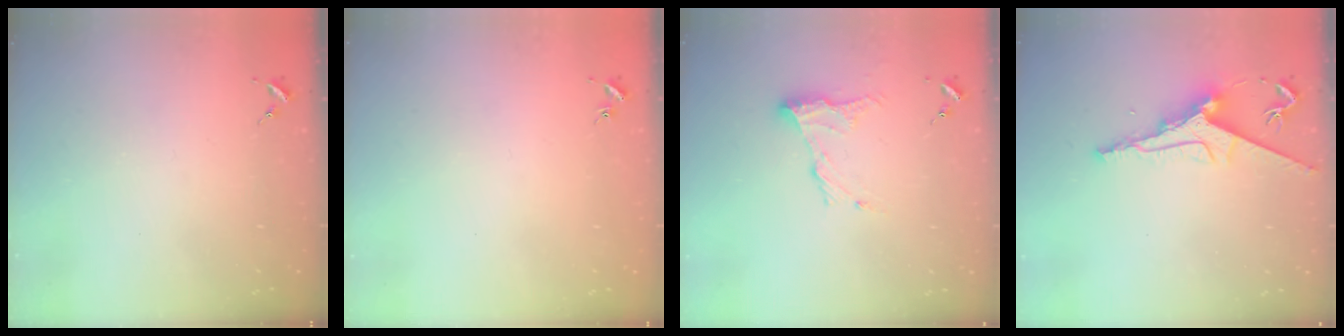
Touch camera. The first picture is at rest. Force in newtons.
{"total": 0.8, "press": 0.8, "slide": 0.2}
{"total": 10.9, "press": 10.9, "slide": 0.6}
{"total": 9.2, "press": 9.2, "slide": 0.3}